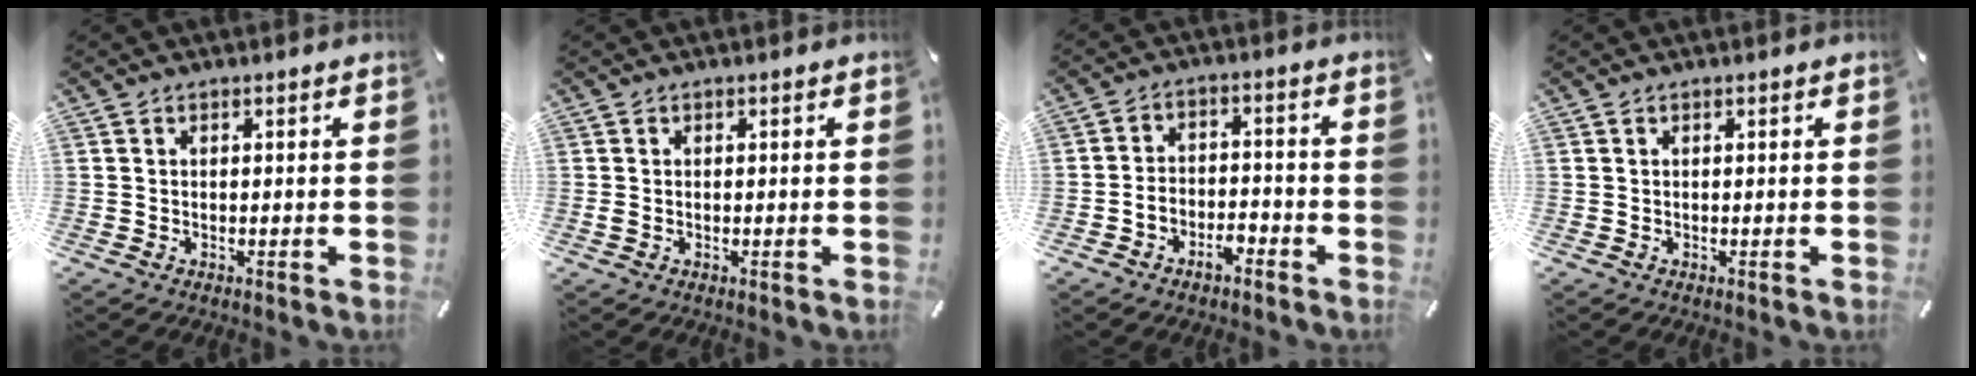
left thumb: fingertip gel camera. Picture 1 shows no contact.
{"total": 0.7, "force": [-0.2, 0.4, 0.6], "torque": [-0.010, 0.001, -0.003]}
{"total": 5.3, "force": [-3.5, 3.0, 2.4], "torque": [-0.043, 0.019, -0.066]}
{"total": 0.0}